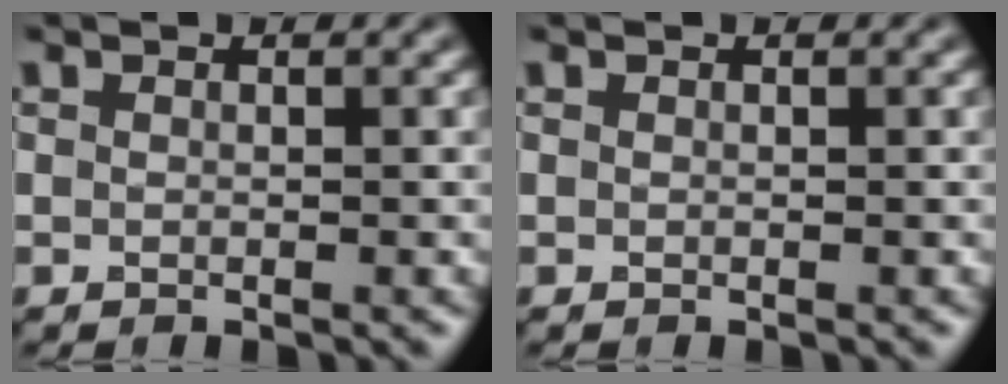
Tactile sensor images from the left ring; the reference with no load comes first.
{"total": 0.0}